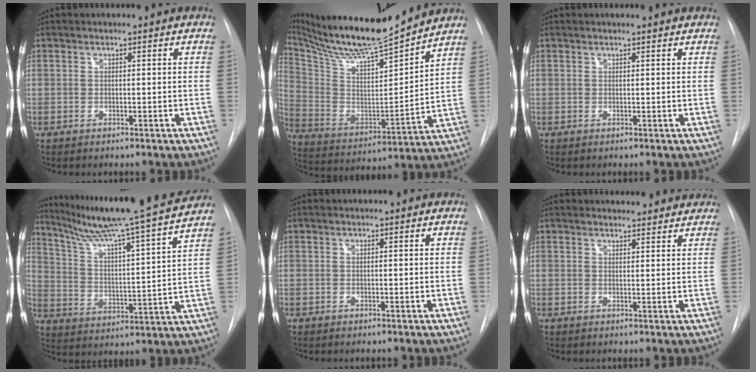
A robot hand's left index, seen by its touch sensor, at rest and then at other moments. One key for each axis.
{"total": 19.7, "fx": 18.0, "fy": 0.7, "fz": 8.0, "tx": -0.161, "ty": -0.020, "tz": 0.308}
{"total": 2.1, "fx": 2.0, "fy": 0.2, "fz": 0.5, "tx": -0.012, "ty": 0.013, "tz": 0.019}
{"total": 21.8, "fx": 19.0, "fy": -1.8, "fz": 10.6, "tx": -0.178, "ty": -0.034, "tz": 0.280}
{"total": 0.0}
{"total": 6.6, "fx": 6.2, "fy": 1.8, "fz": 1.0, "tx": -0.001, "ty": 0.012, "tz": 0.061}